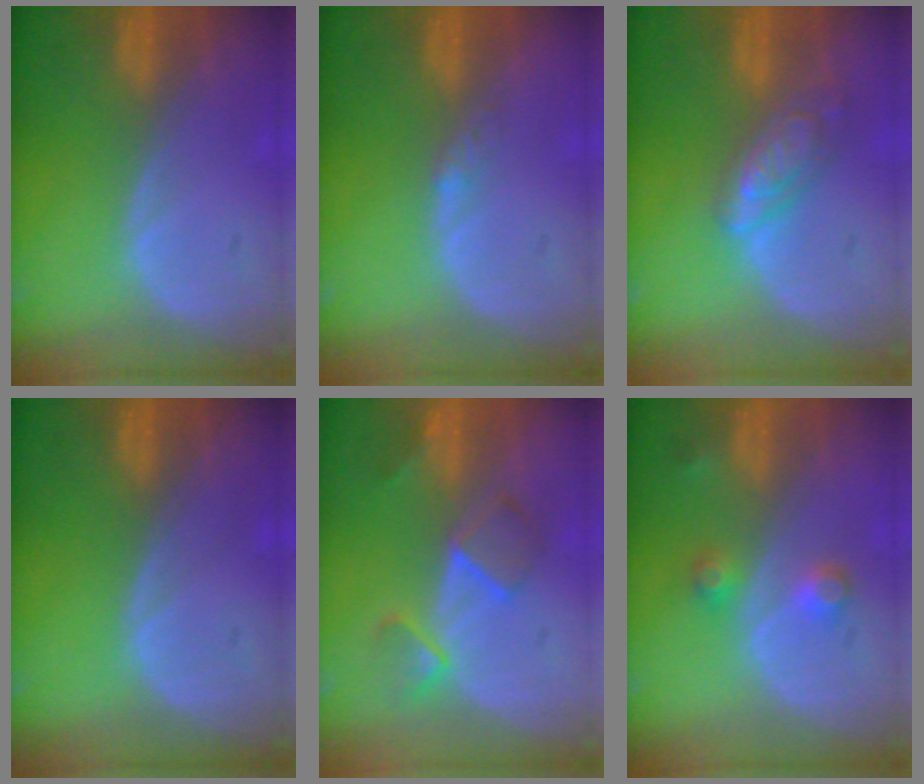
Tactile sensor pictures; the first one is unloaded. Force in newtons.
{"total": 1.6, "press": 1.3, "slide": 0.9}
{"total": 6.2, "press": 5.4, "slide": 3.0}
{"total": 0.0}
{"total": 5.5, "press": 5.2, "slide": 1.7}
{"total": 3.6, "press": 3.4, "slide": 1.1}